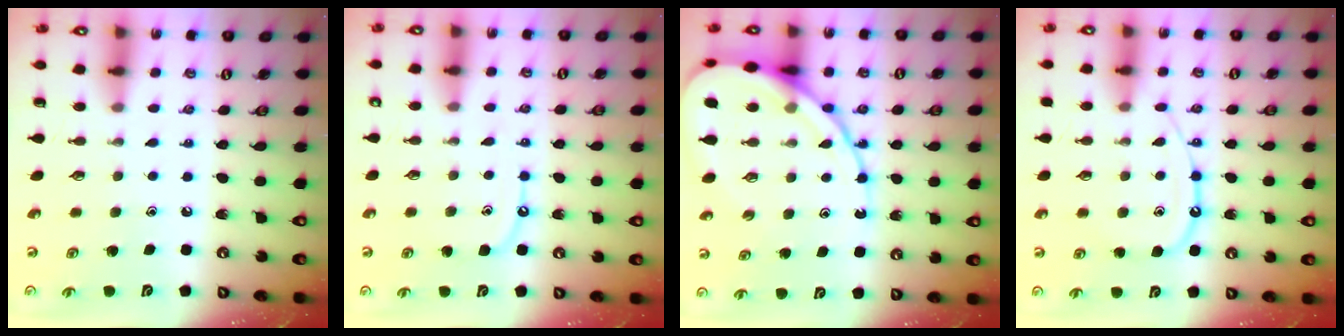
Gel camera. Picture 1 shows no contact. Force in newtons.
{"total": 7.2, "press": 7.1, "slide": 0.8}
{"total": 15.5, "press": 15.4, "slide": 1.5}
{"total": 11.0, "press": 11.0, "slide": 0.8}